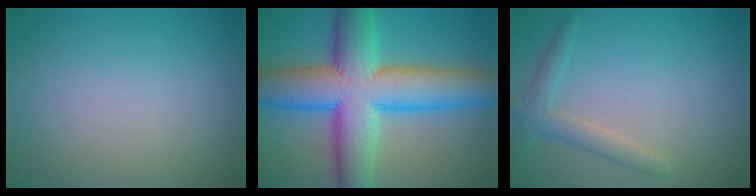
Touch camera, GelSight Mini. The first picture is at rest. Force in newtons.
{"total": 13.3, "press": 13.3, "slide": 0.6}
{"total": 2.3, "press": 2.3, "slide": 0.2}